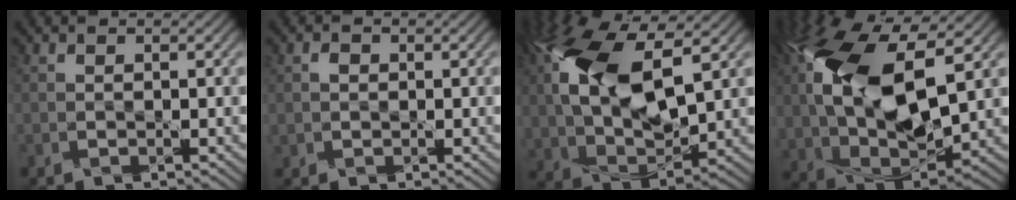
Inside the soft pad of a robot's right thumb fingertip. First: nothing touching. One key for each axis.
{"total": 1.0, "fx": 0.1, "fy": 1.0, "fz": 0.0, "tx": 0.001, "ty": 0.003, "tz": 0.001}
{"total": 14.4, "fx": 4.2, "fy": 7.6, "fz": 11.6, "tx": -0.268, "ty": 0.013, "tz": 0.084}
{"total": 16.2, "fx": 3.7, "fy": 8.7, "fz": 13.1, "tx": -0.299, "ty": 0.008, "tz": 0.075}